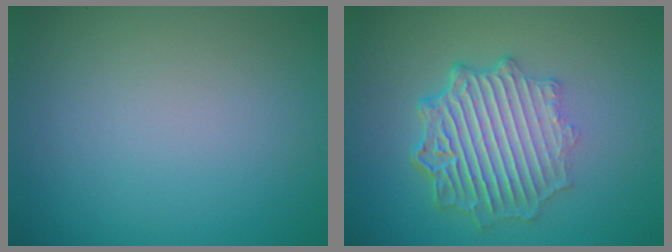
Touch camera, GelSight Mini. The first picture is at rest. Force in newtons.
{"total": 7.3, "press": 5.2, "slide": 5.1}